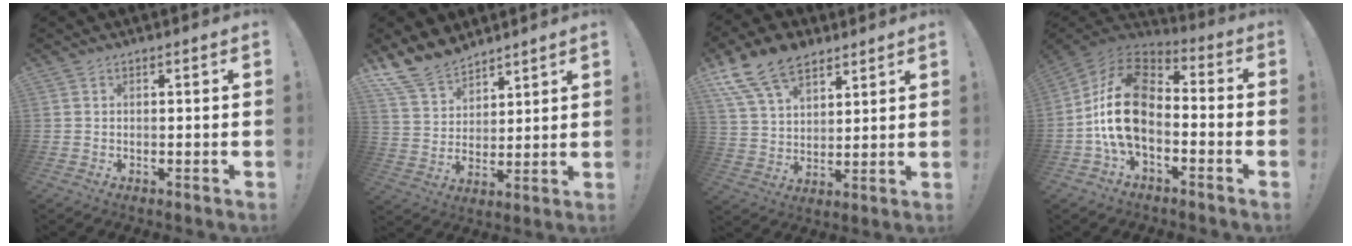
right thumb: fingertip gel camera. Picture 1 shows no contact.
{"total": 12.8, "force": [10.5, 6.4, 3.4], "torque": [-0.071, -0.077, 0.205]}
{"total": 15.0, "force": [9.9, 8.6, 7.4], "torque": [-0.132, -0.054, 0.186]}
{"total": 18.3, "force": [-2.4, 11.5, 14.0], "torque": [-0.265, 0.025, -0.034]}